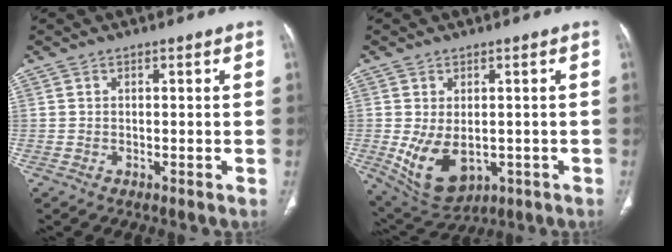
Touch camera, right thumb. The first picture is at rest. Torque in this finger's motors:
{"motor_torque": [-0.38, 0.30, 0.92, 0.08, 0.34]}